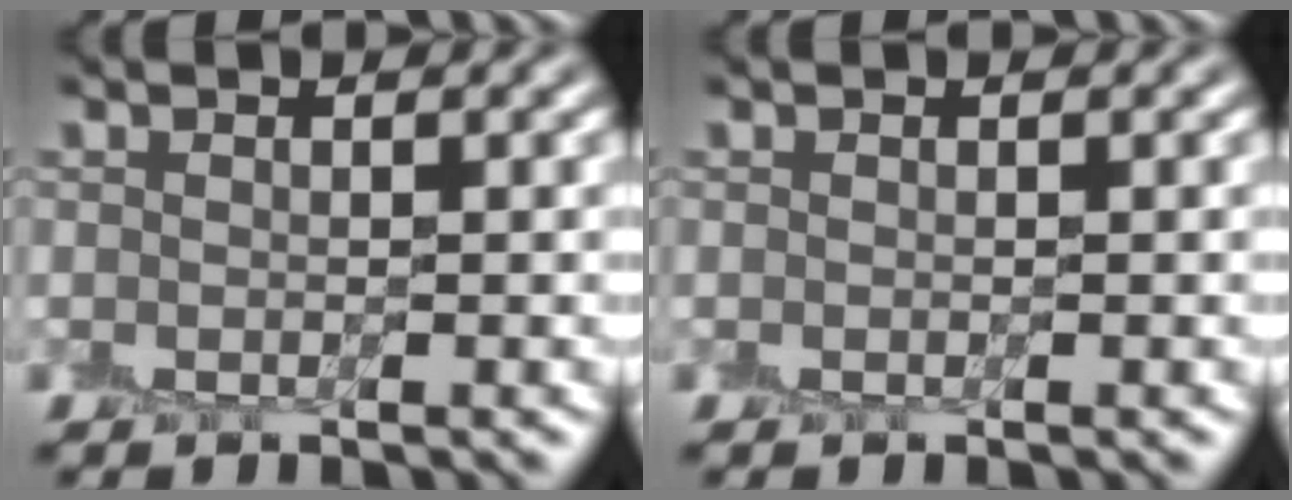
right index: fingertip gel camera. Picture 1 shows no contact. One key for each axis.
{"total": 0.0}